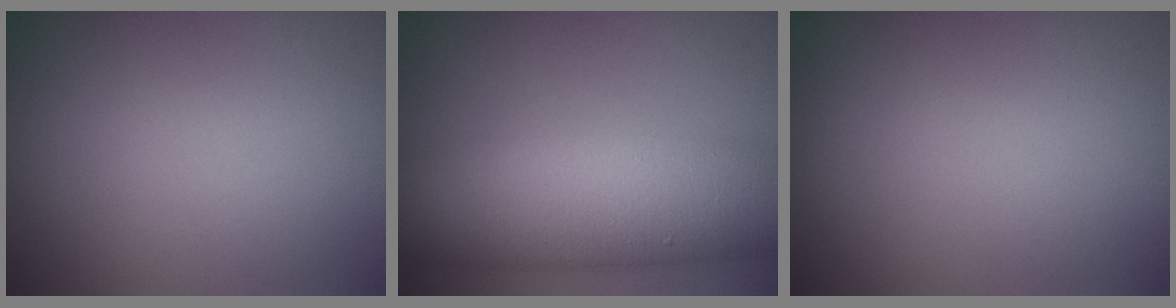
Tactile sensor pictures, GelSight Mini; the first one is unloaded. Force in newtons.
{"total": 12.9, "press": 12.9, "slide": 0.5}
{"total": 0.0}